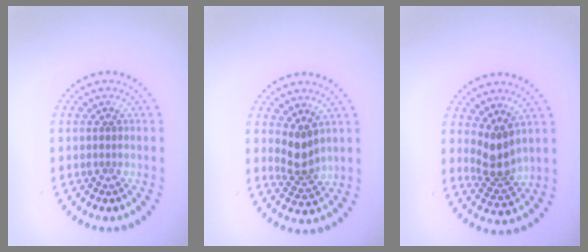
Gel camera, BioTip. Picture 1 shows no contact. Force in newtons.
{"total": 2.3, "press": 1.8, "slide": 1.5}
{"total": 2.9, "press": 2.2, "slide": 1.8}